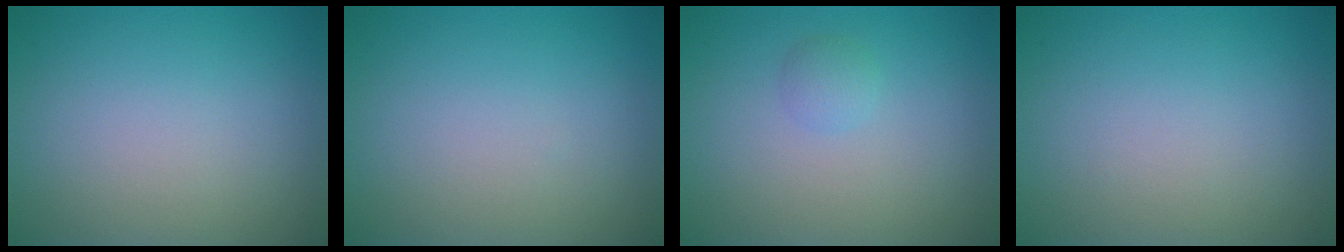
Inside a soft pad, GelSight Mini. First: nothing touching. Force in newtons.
{"total": 0.0}
{"total": 1.1, "press": 1.1, "slide": 0.1}
{"total": 0.0}